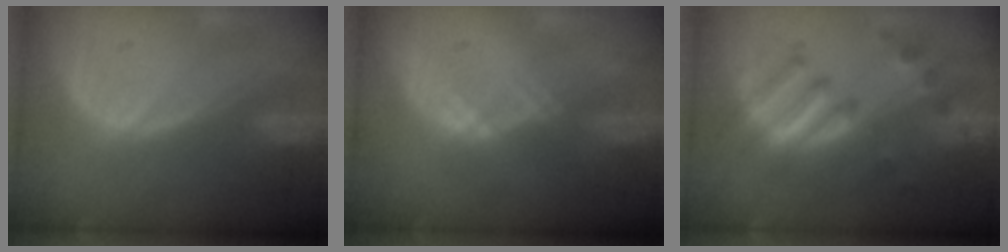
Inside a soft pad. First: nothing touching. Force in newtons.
{"total": 1.5, "press": 1.3, "slide": 0.8}
{"total": 7.9, "press": 7.8, "slide": 1.0}